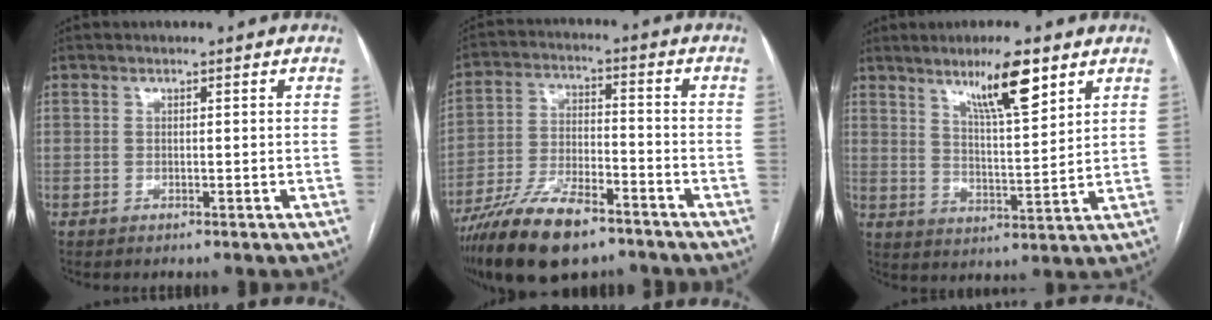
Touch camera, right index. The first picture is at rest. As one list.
[{"total": 14.7, "force": [-10.4, 4.5, 9.3], "torque": [-0.187, -0.016, -0.187]}, {"total": 9.6, "force": [6.2, 1.1, 7.3], "torque": [-0.124, -0.004, 0.106]}]